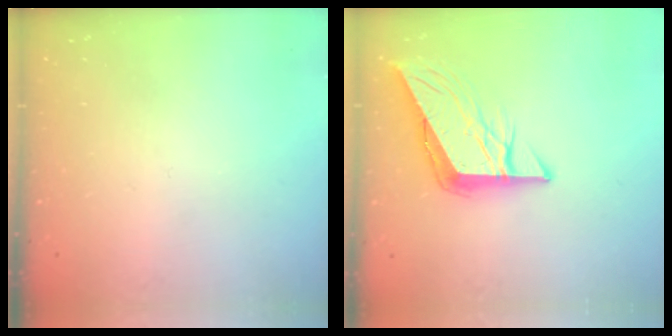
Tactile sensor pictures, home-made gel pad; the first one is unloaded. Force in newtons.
{"total": 9.2, "press": 9.1, "slide": 0.8}